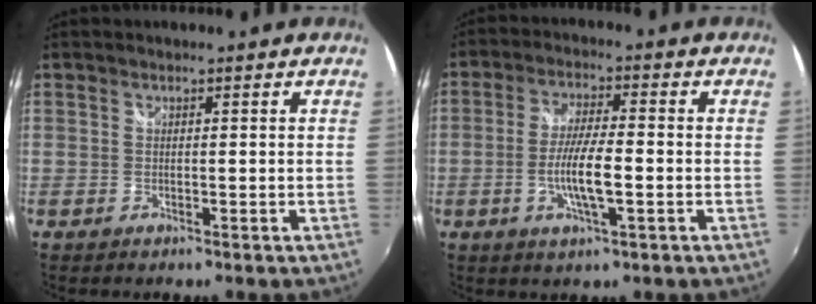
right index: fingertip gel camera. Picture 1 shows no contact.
{"total": 7.7, "force": [-2.0, 1.3, 7.4], "torque": [-0.142, -0.005, -0.038]}